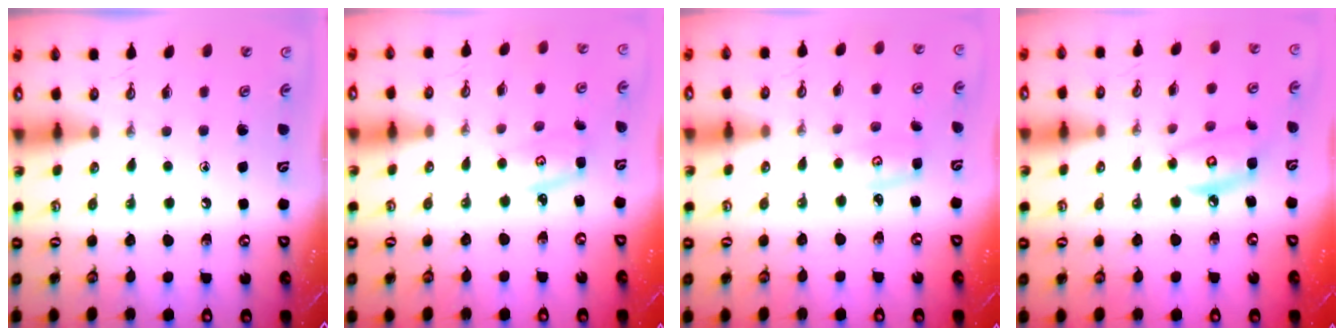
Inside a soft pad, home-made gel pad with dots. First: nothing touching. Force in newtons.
{"total": 2.8, "press": 2.8, "slide": 0.4}
{"total": 2.3, "press": 2.3, "slide": 0.2}
{"total": 7.9, "press": 7.8, "slide": 0.6}